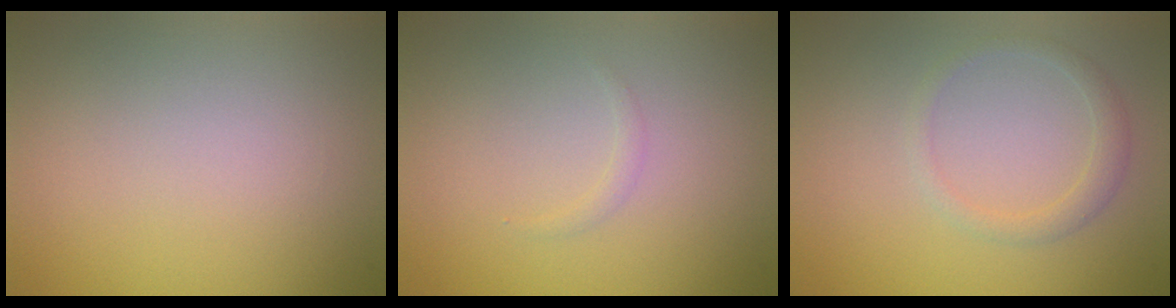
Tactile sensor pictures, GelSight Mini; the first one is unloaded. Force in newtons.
{"total": 0.6, "press": 0.6, "slide": 0.1}
{"total": 1.5, "press": 1.5, "slide": 0.1}